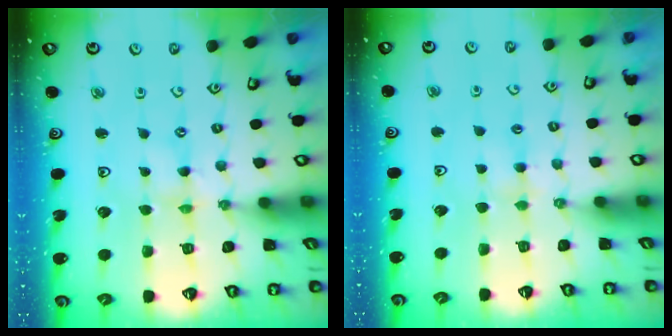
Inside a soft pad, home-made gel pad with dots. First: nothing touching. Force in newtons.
{"total": 3.5, "press": 3.5, "slide": 0.6}